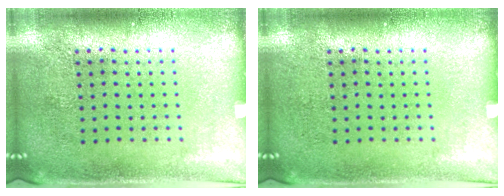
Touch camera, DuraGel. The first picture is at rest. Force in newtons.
{"total": 0.0}